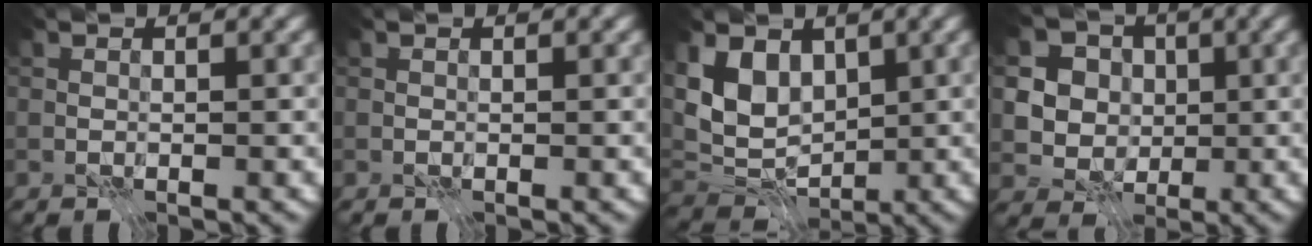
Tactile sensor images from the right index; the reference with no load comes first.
{"total": 0.0}
{"total": 5.8, "force": [1.6, 4.1, 3.8], "torque": [-0.080, -0.012, 0.023]}
{"total": 7.5, "force": [1.5, 6.5, 3.4], "torque": [-0.065, 0.016, 0.014]}